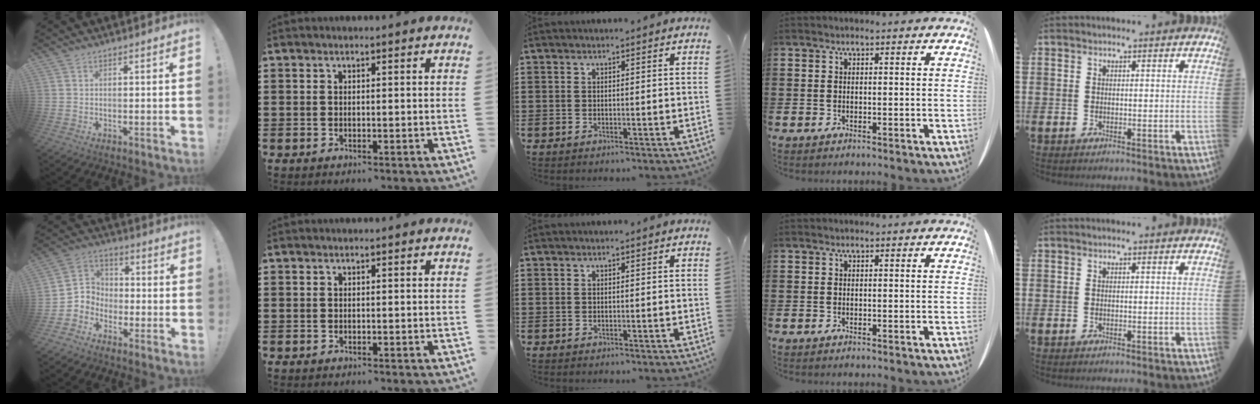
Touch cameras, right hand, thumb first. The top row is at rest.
{"thumb": {"total": 6.6, "force": [-4.1, 5.2, 0.4], "torque": [-0.023, 0.025, -0.071]}}